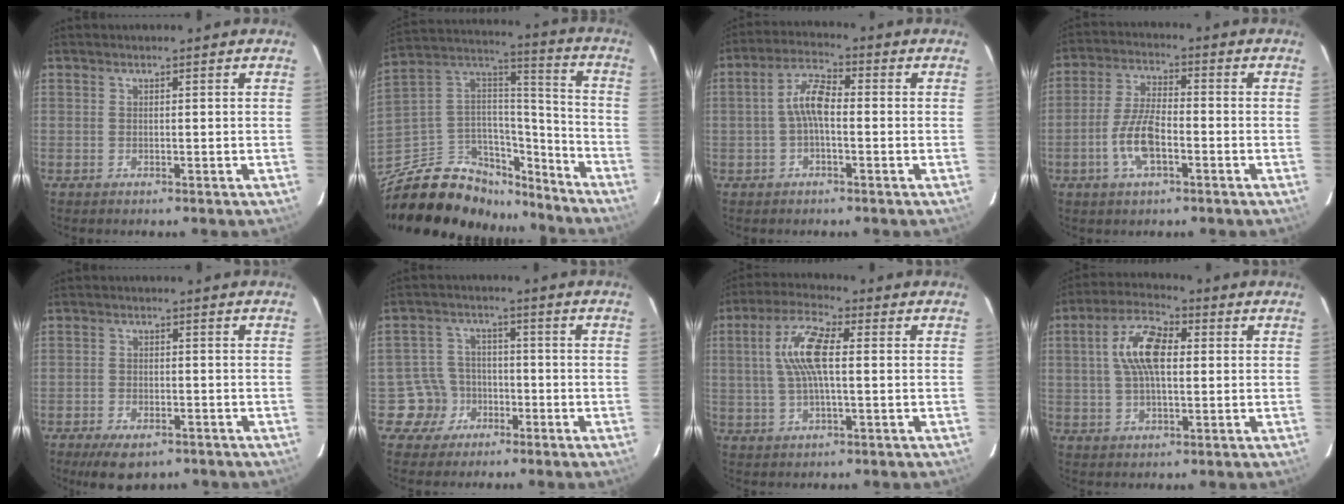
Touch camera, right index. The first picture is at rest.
{"total": 24.3, "force": [-18.3, 12.3, 10.1], "torque": [-0.209, 0.061, -0.284]}
{"total": 5.7, "force": [-0.8, 2.1, 5.2], "torque": [-0.108, 0.020, -0.017]}
{"total": 8.4, "force": [-3.2, 3.0, 7.2], "torque": [-0.151, 0.003, -0.060]}
{"total": 7.4, "force": [-5.2, 3.4, 4.1], "torque": [-0.092, -0.016, -0.080]}
{"total": 6.3, "force": [-3.1, 5.5, -0.3], "torque": [-0.005, 0.027, -0.052]}
{"total": 9.5, "force": [1.2, 2.8, 9.0], "torque": [-0.180, 0.014, 0.023]}
{"total": 10.1, "force": [1.6, 4.7, 8.8], "torque": [-0.168, 0.021, 0.027]}